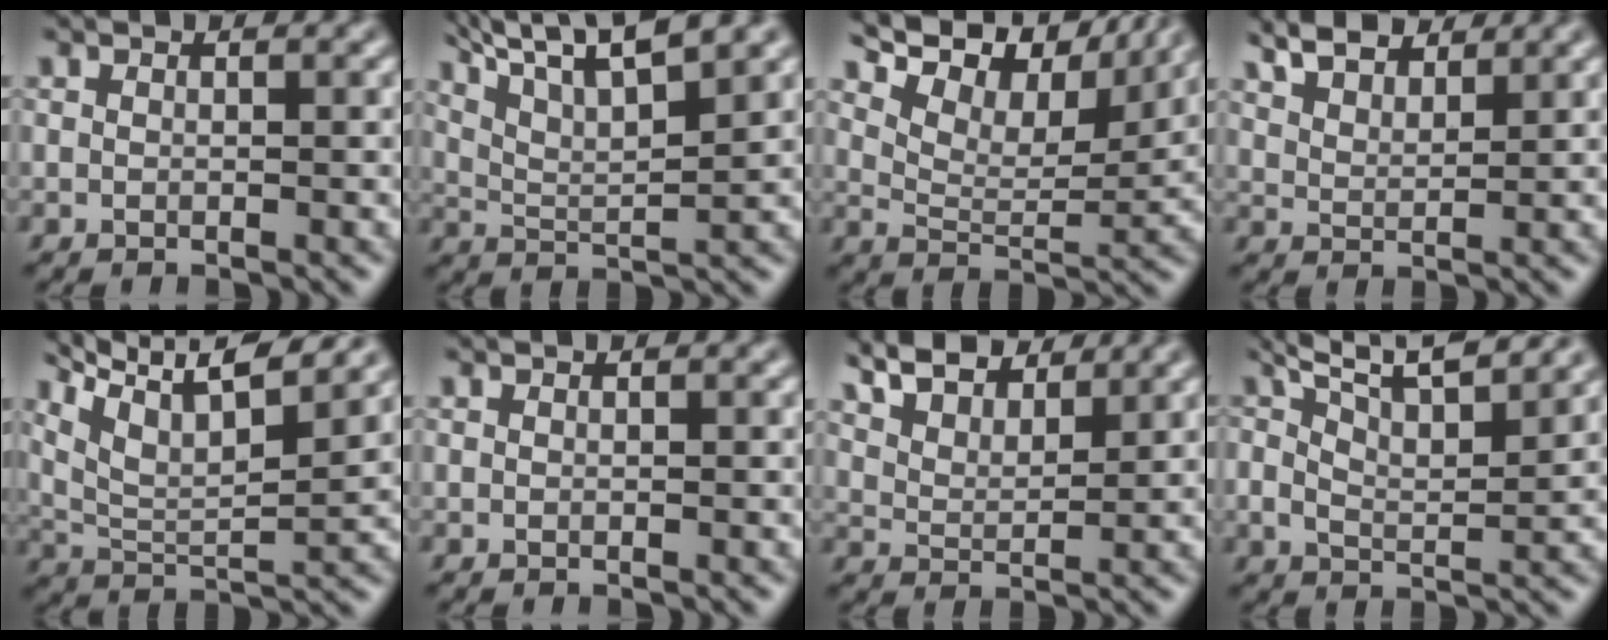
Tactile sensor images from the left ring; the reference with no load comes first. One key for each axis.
{"total": 9.7, "fx": 6.8, "fy": 2.6, "fz": 6.4, "tx": -0.122, "ty": 0.032, "tz": 0.093}
{"total": 11.0, "fx": 7.9, "fy": 4.2, "fz": 6.5, "tx": -0.145, "ty": 0.031, "tz": 0.121}
{"total": 6.5, "fx": 5.1, "fy": 2.4, "fz": 3.2, "tx": -0.072, "ty": 0.032, "tz": 0.070}
{"total": 10.4, "fx": 7.4, "fy": 2.7, "fz": 6.9, "tx": -0.143, "ty": 0.014, "tz": 0.105}
{"total": 0.0}
{"total": 8.2, "fx": 6.4, "fy": 2.9, "fz": 4.1, "tx": -0.097, "ty": 0.031, "tz": 0.099}
{"total": 9.2, "fx": 6.8, "fy": 2.5, "fz": 5.7, "tx": -0.095, "ty": 0.027, "tz": 0.071}